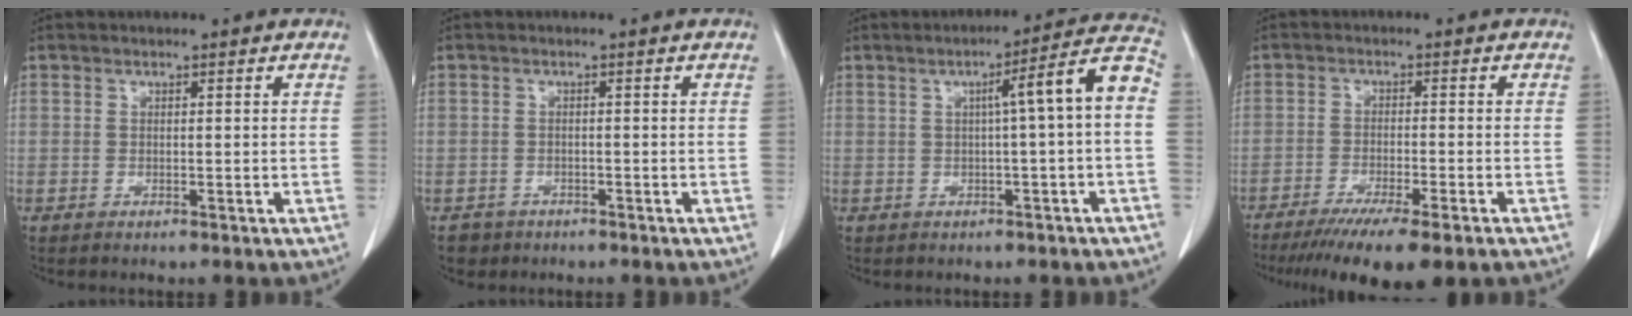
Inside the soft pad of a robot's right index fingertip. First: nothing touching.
{"total": 2.1, "force": [-1.3, 1.7, -0.2], "torque": [-0.008, 0.006, -0.021]}
{"total": 7.8, "force": [0.0, -0.4, 7.8], "torque": [-0.101, 0.021, -0.005]}
{"total": 11.8, "force": [-8.7, 1.3, 7.9], "torque": [-0.114, -0.025, -0.132]}